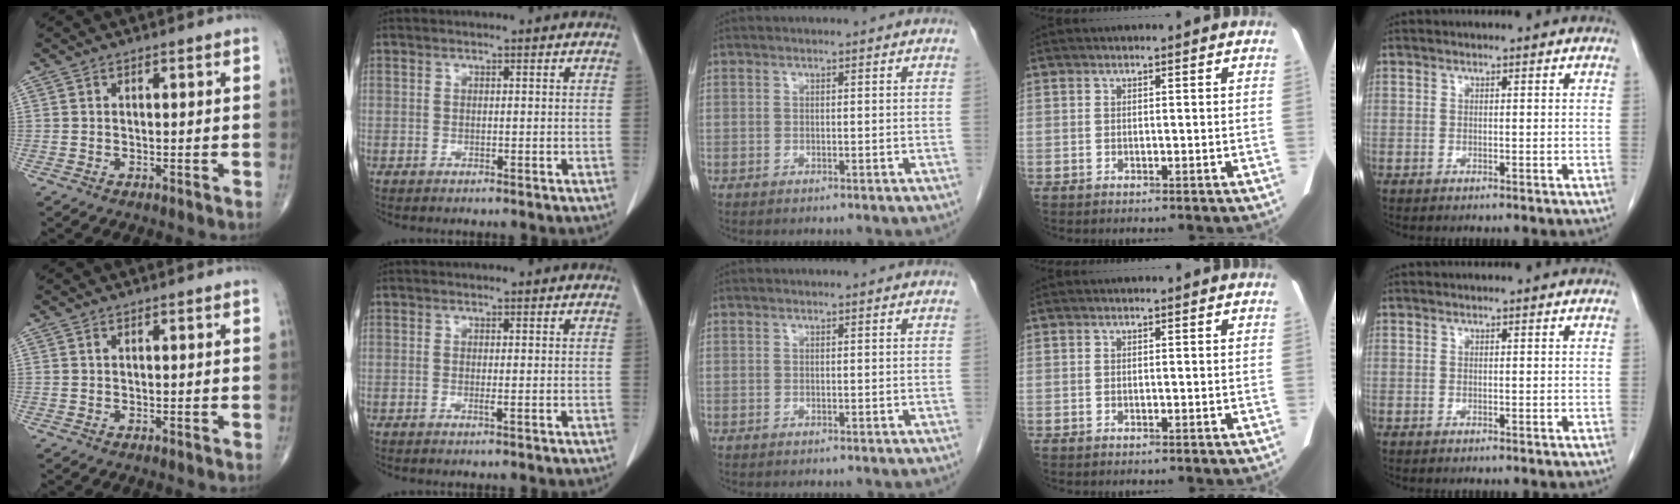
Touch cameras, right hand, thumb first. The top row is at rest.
{"index": {"total": 0.6, "force": [-0.1, 0.0, 0.6], "torque": [-0.014, -0.002, -0.001]}}